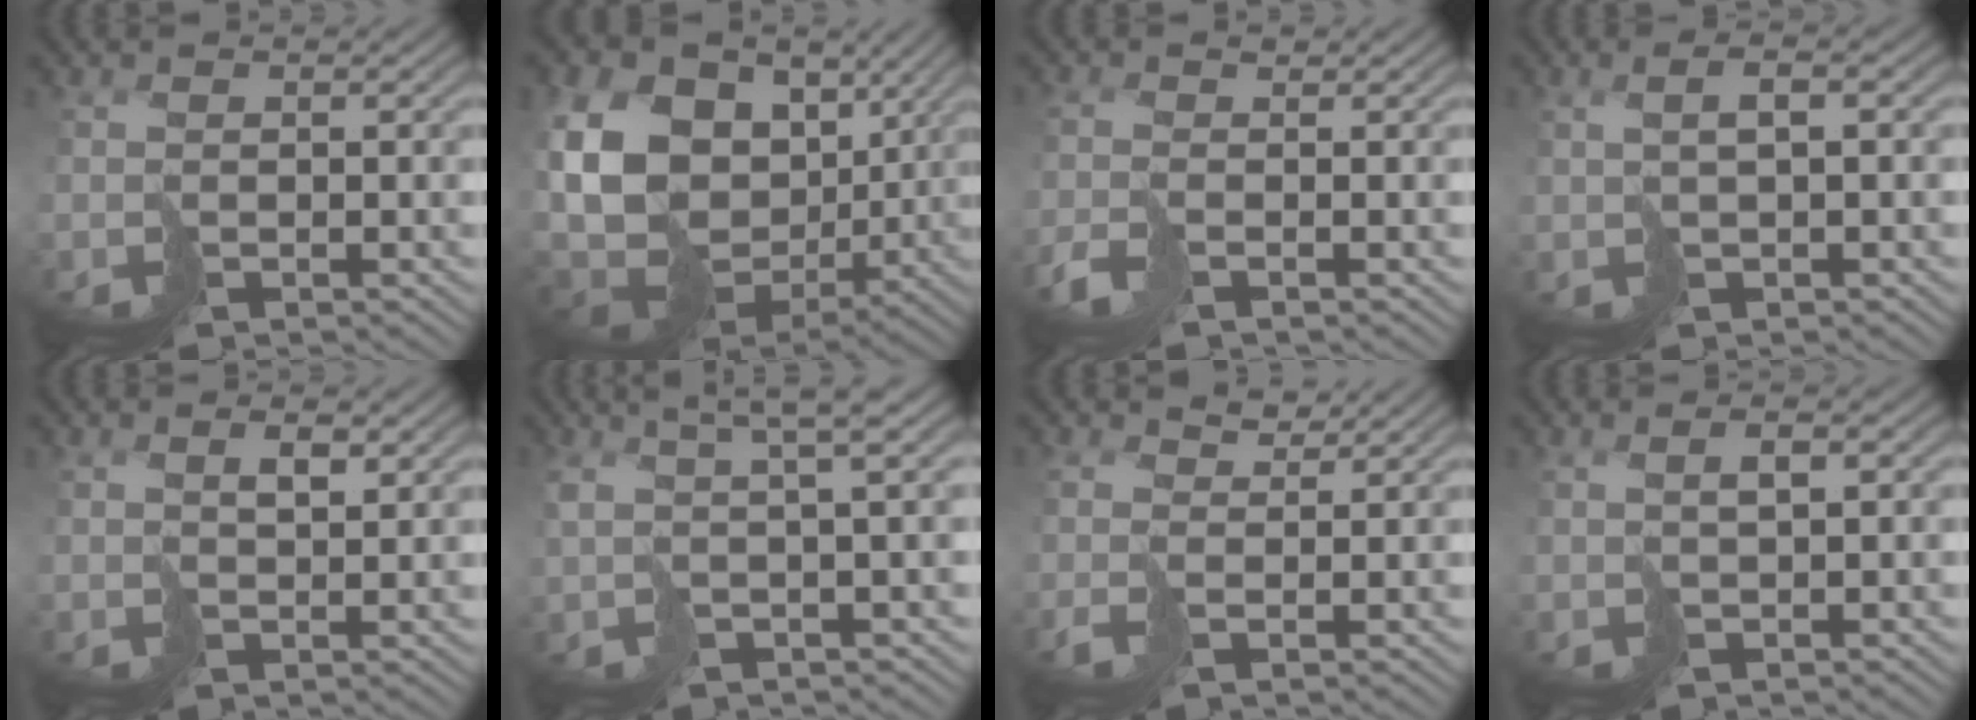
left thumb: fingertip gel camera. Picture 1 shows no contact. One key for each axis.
{"total": 18.4, "fx": 2.3, "fy": 14.4, "fz": 11.2, "tx": -0.262, "ty": -0.014, "tz": 0.072}
{"total": 2.6, "fx": -1.5, "fy": 0.8, "fz": 2.0, "tx": -0.052, "ty": -0.004, "tz": -0.042}
{"total": 2.5, "fx": 0.8, "fy": 0.5, "fz": 2.3, "tx": -0.041, "ty": 0.009, "tz": 0.013}
{"total": 2.3, "fx": 1.6, "fy": 0.7, "fz": 1.5, "tx": -0.027, "ty": 0.002, "tz": 0.034}
{"total": 5.5, "fx": 2.3, "fy": 1.0, "fz": 4.9, "tx": -0.074, "ty": 0.017, "tz": 0.038}
{"total": 2.4, "fx": 0.7, "fy": 1.0, "fz": 2.1, "tx": -0.059, "ty": 0.003, "tz": 0.009}
{"total": 1.9, "fx": 1.0, "fy": 0.3, "fz": 1.6, "tx": -0.027, "ty": 0.008, "tz": 0.020}